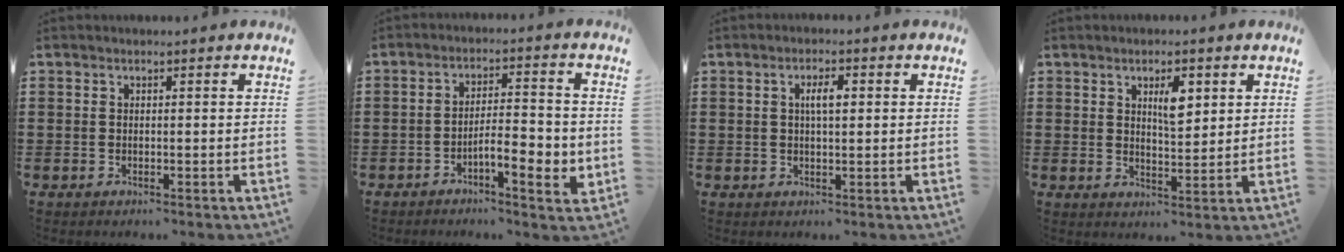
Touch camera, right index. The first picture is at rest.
{"total": 6.5, "force": [-2.5, 1.8, 5.7], "torque": [-0.086, 0.000, -0.044]}
{"total": 3.2, "force": [0.6, 1.0, 3.0], "torque": [-0.061, 0.007, 0.007]}
{"total": 4.5, "force": [1.9, 1.7, 3.7], "torque": [-0.055, -0.001, 0.025]}